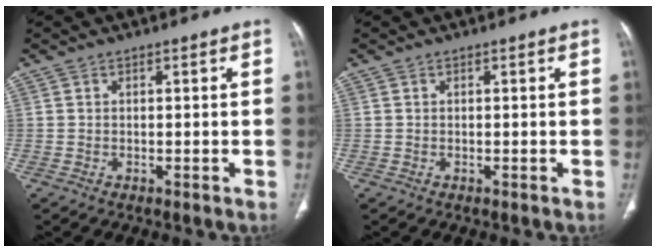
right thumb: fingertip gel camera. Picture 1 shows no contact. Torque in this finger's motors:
{"motor_torque": [0.25, 0.26, 0.24, -0.03, 0.08]}